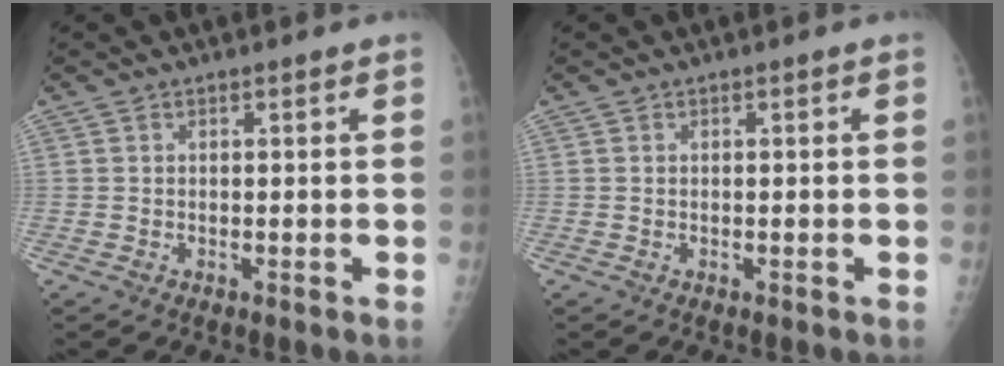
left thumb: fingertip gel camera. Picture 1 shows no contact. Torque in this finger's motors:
{"motor_torque": [0.00, 0.01, -0.06, -0.07, 0.00]}